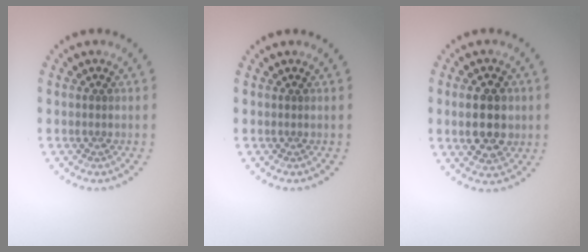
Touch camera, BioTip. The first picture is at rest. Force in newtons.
{"total": 0.0}
{"total": 5.2, "press": 5.2, "slide": 0.2}